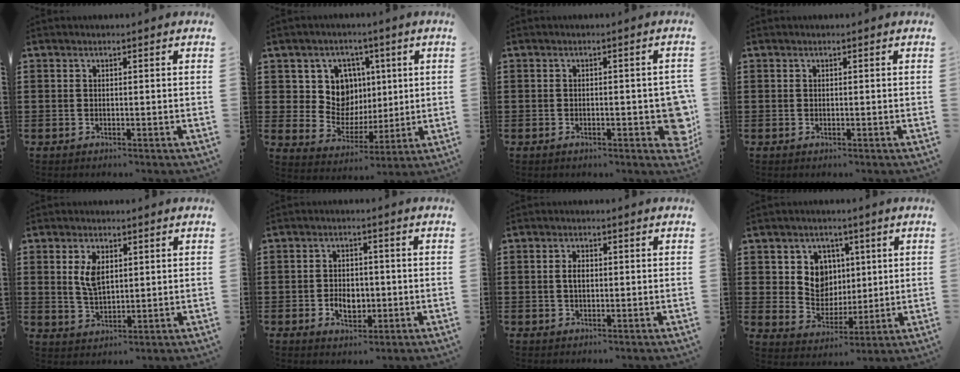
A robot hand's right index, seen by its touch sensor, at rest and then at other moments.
{"total": 9.2, "force": [2.7, 8.1, 3.3], "torque": [-0.082, 0.001, 0.053]}
{"total": 5.3, "force": [-1.3, 2.2, 4.7], "torque": [-0.050, -0.007, -0.023]}
{"total": 0.0}
{"total": 5.0, "force": [1.6, 2.7, 3.9], "torque": [-0.077, 0.005, 0.025]}
{"total": 4.2, "force": [-1.0, 2.9, 2.9], "torque": [-0.050, 0.002, -0.019]}
{"total": 2.0, "force": [0.2, 1.0, 1.7], "torque": [-0.036, 0.002, 0.003]}
{"total": 7.1, "force": [2.1, 6.4, 2.1], "torque": [-0.060, 0.008, 0.037]}